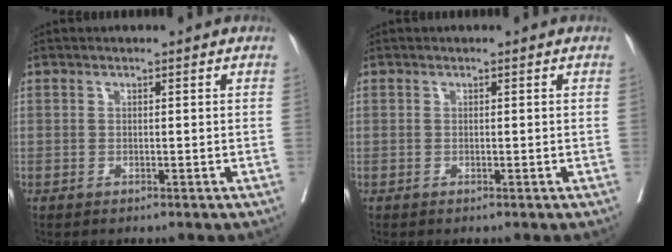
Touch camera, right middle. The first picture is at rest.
{"total": 0.0}